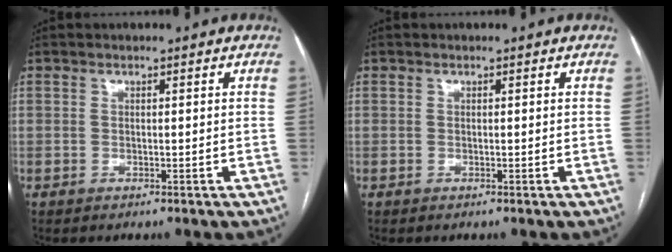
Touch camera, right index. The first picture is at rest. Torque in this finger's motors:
{"motor_torque": [0.00, 0.00, 0.00, 0.00]}